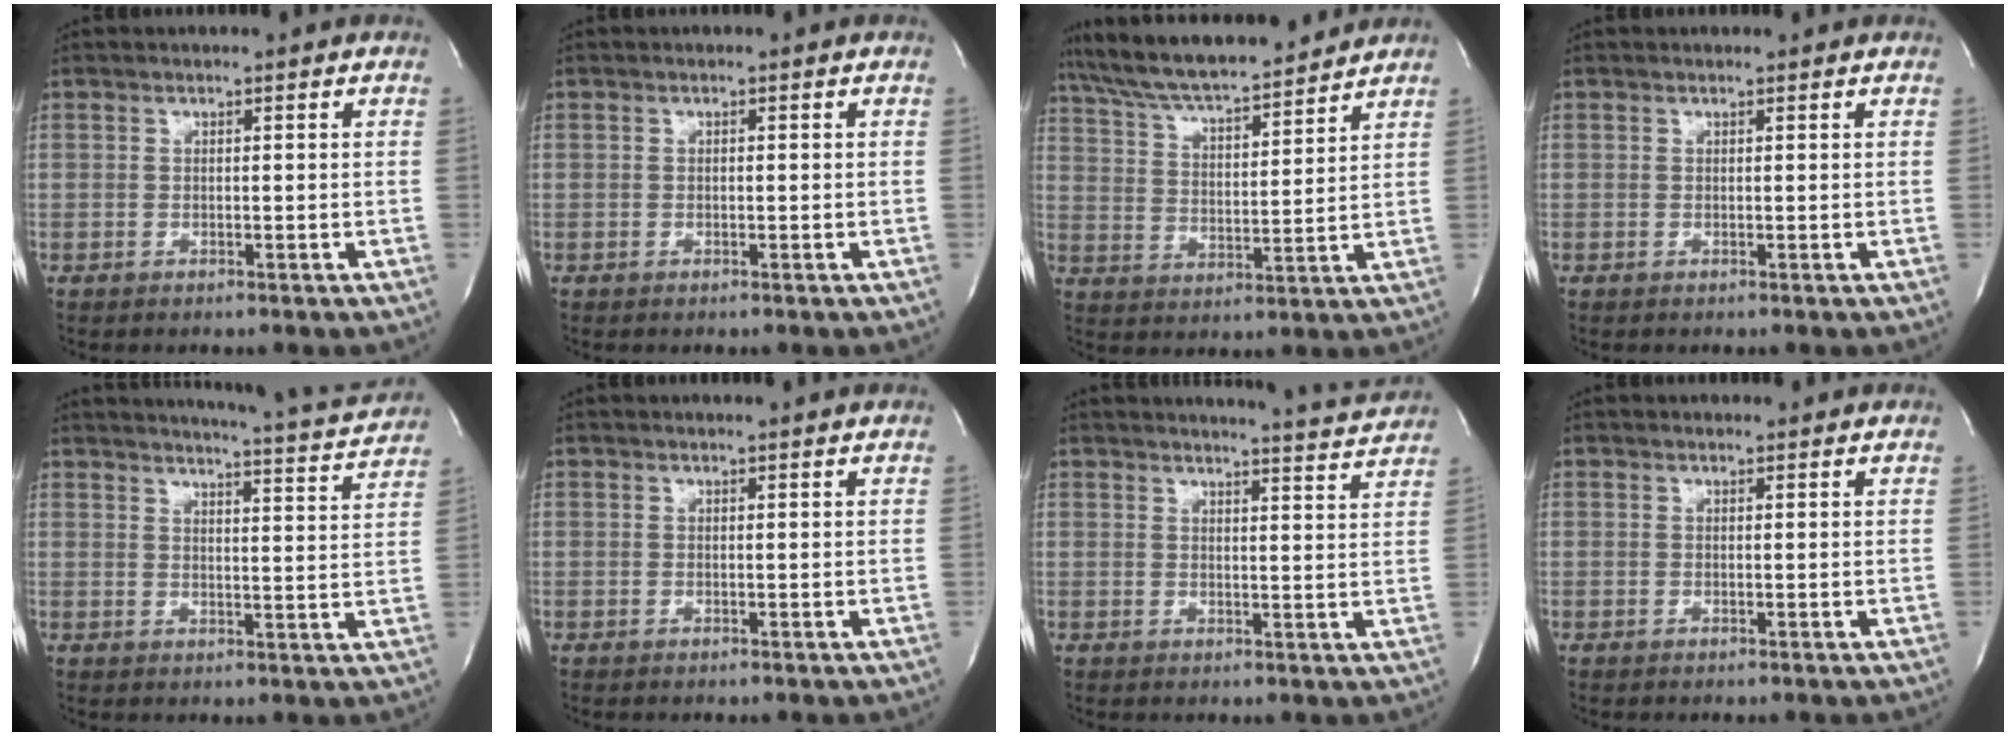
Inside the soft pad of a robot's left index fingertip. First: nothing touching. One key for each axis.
{"total": 0.0}
{"total": 16.0, "fx": 14.6, "fy": 1.9, "fz": 6.4, "tx": -0.121, "ty": 0.019, "tz": 0.243}
{"total": 0.8, "fx": 0.8, "fy": 0.2, "fz": 0.0, "tx": -0.008, "ty": 0.005, "tz": 0.009}
{"total": 14.8, "fx": 14.2, "fy": 0.1, "fz": 4.0, "tx": -0.061, "ty": -0.048, "tz": 0.164}
{"total": 2.1, "fx": 2.0, "fy": -0.1, "fz": 0.3, "tx": -0.010, "ty": 0.002, "tz": 0.019}
{"total": 7.6, "fx": 7.6, "fy": -0.8, "fz": 0.6, "tx": -0.021, "ty": -0.024, "tz": 0.083}
{"total": 2.0, "fx": 1.9, "fy": 0.5, "fz": 0.3, "tx": -0.012, "ty": 0.008, "tz": 0.018}